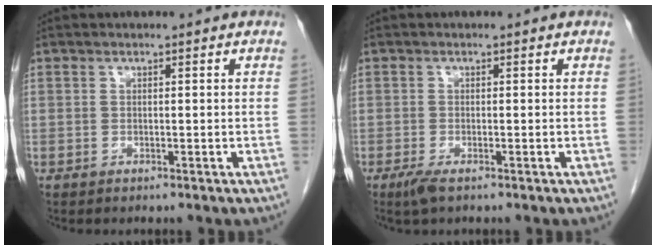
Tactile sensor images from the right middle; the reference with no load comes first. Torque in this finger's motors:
{"motor_torque": [0.31, -0.09, 0.19, 0.03]}